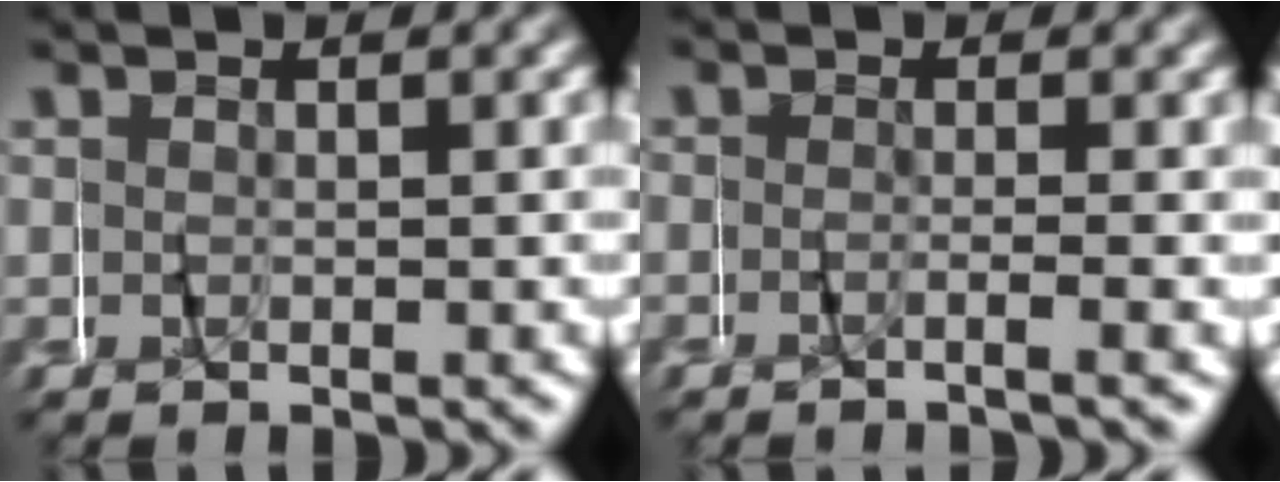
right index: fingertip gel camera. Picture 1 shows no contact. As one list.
[{"total": 0.6, "force": [-0.4, -0.5, 0.0], "torque": [-0.004, 0.001, -0.012]}]